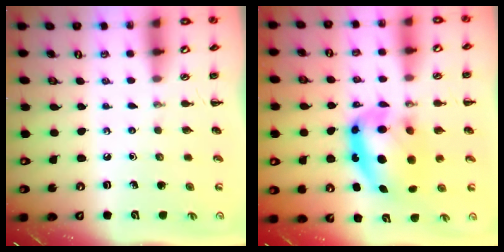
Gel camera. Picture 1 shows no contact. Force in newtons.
{"total": 10.8, "press": 10.6, "slide": 2.3}